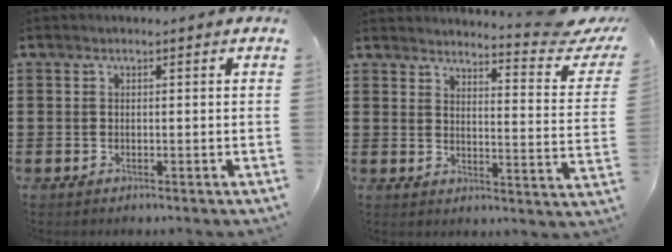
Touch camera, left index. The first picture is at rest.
{"total": 5.3, "force": [4.7, -0.2, 2.6], "torque": [-0.041, -0.044, 0.069]}